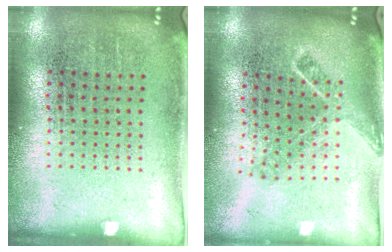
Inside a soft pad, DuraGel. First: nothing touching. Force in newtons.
{"total": 1.7, "press": 1.2, "slide": 1.2}